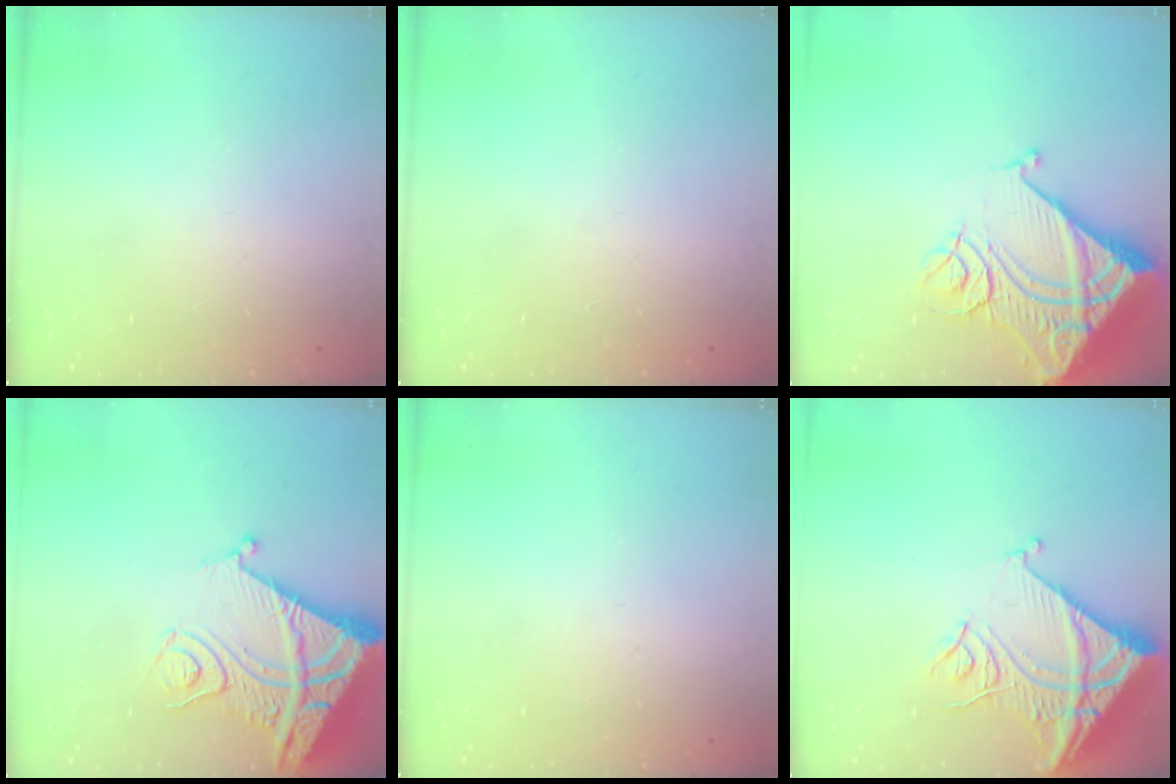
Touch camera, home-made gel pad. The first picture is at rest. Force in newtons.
{"total": 0.0}
{"total": 20.9, "press": 20.7, "slide": 2.6}
{"total": 14.0, "press": 13.9, "slide": 1.8}
{"total": 0.0}
{"total": 16.8, "press": 16.6, "slide": 2.1}